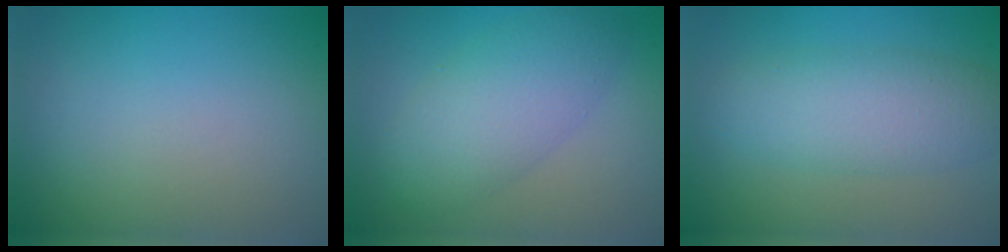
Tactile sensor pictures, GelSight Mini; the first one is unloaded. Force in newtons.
{"total": 5.3, "press": 5.3, "slide": 0.2}
{"total": 4.8, "press": 4.8, "slide": 0.2}